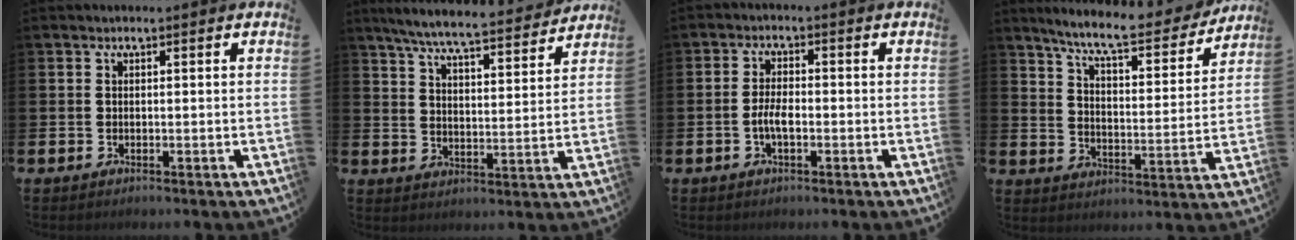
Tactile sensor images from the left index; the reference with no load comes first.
{"total": 7.3, "force": [6.9, 0.4, 2.5], "torque": [-0.064, -0.050, 0.116]}
{"total": 3.0, "force": [-0.8, 1.2, 2.6], "torque": [-0.051, 0.000, -0.020]}
{"total": 8.5, "force": [7.6, 1.2, 3.5], "torque": [-0.090, -0.049, 0.128]}